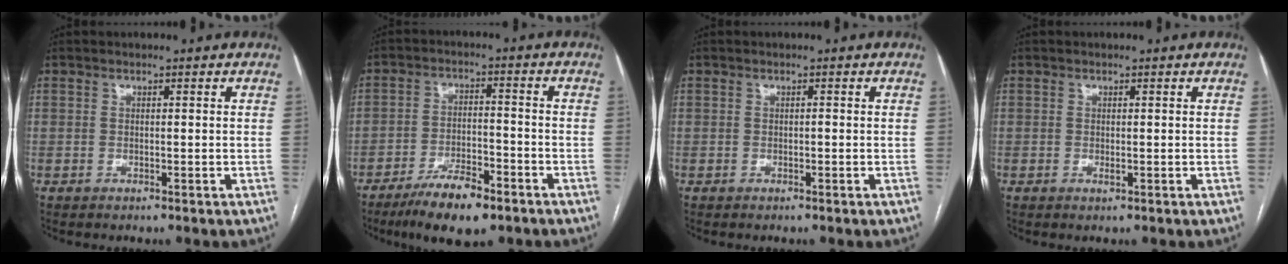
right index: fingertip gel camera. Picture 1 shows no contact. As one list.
[{"total": 9.2, "force": [-6.4, 2.5, 6.1], "torque": [-0.107, -0.006, -0.106]}, {"total": 0.0}, {"total": 0.5, "force": [0.0, 0.2, 0.5], "torque": [-0.009, -0.002, 0.001]}]